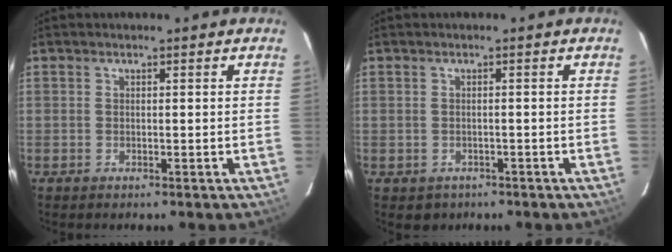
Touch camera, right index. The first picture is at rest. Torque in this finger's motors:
{"motor_torque": [0.18, -0.09, 0.10, 0.01]}